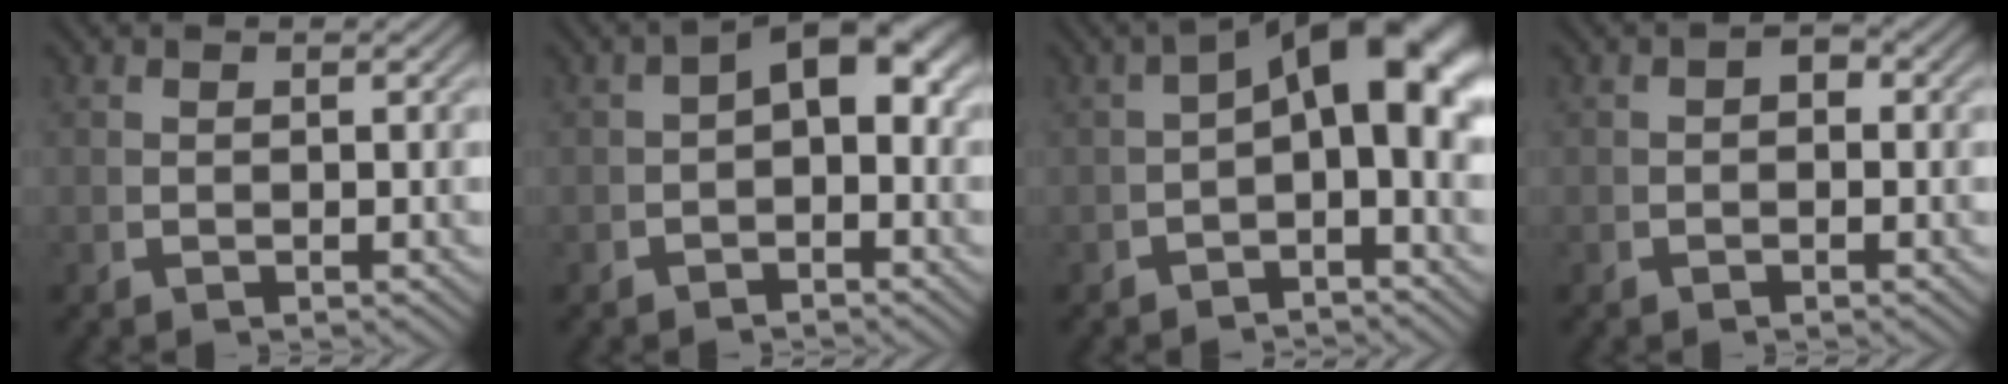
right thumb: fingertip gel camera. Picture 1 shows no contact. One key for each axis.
{"total": 5.0, "fx": -0.1, "fy": 2.9, "fz": 4.1, "tx": -0.056, "ty": -0.006, "tz": 0.002}
{"total": 8.1, "fx": 0.0, "fy": 3.7, "fz": 7.2, "tx": -0.093, "ty": -0.004, "tz": 0.003}
{"total": 0.8, "fx": -0.3, "fy": 0.5, "fz": 0.5, "tx": -0.006, "ty": -0.003, "tz": -0.006}